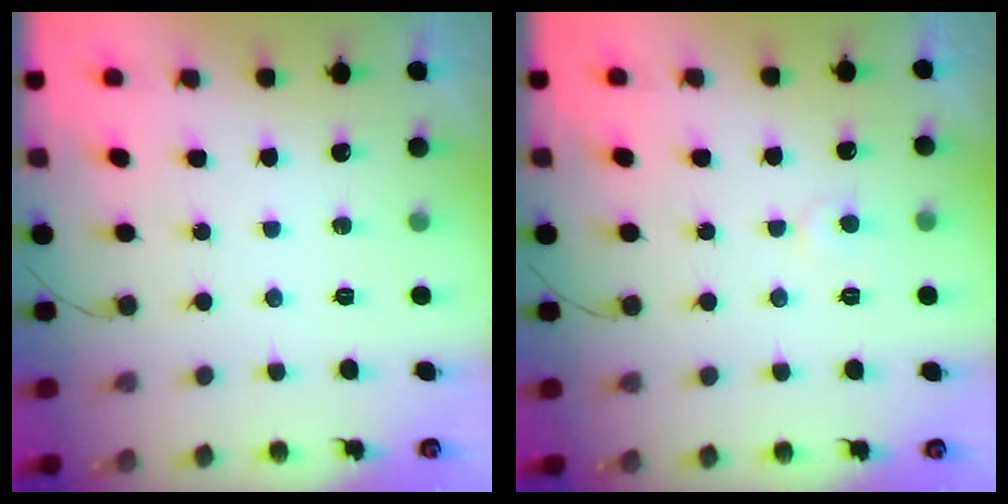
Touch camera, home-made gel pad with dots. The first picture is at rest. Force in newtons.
{"total": 3.4, "press": 3.4, "slide": 0.3}